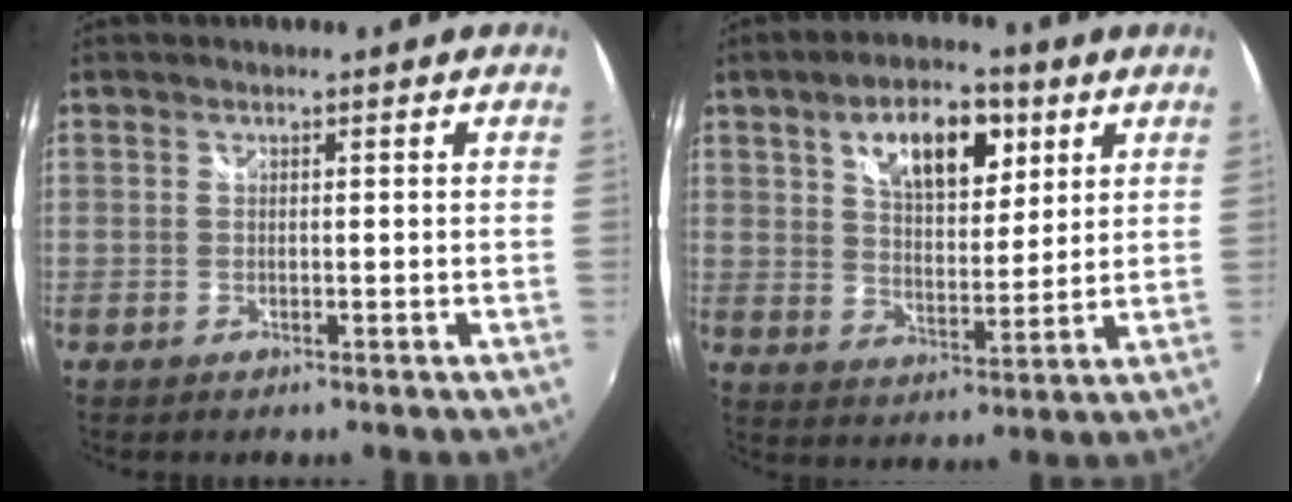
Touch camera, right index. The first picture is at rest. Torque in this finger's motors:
{"motor_torque": [0.24, 0.36, 0.53, 0.12]}